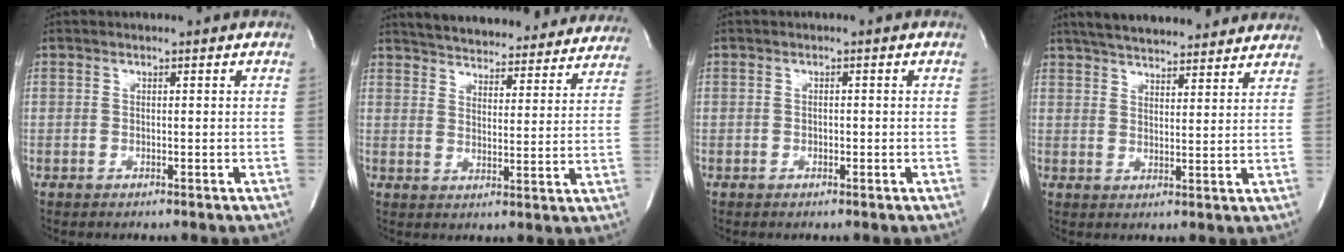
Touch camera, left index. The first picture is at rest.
{"total": 26.2, "force": [24.5, 6.0, 7.2], "torque": [-0.112, -0.031, 0.299]}
{"total": 0.6, "force": [-0.3, 0.3, 0.3], "torque": [-0.003, -0.001, -0.007]}
{"total": 17.8, "force": [15.8, 3.8, 7.3], "torque": [-0.112, 0.033, 0.217]}